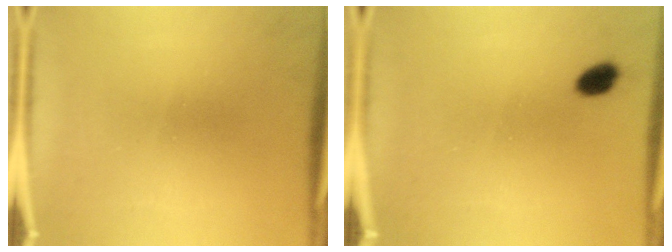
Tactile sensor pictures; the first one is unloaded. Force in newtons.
{"total": 2.9}